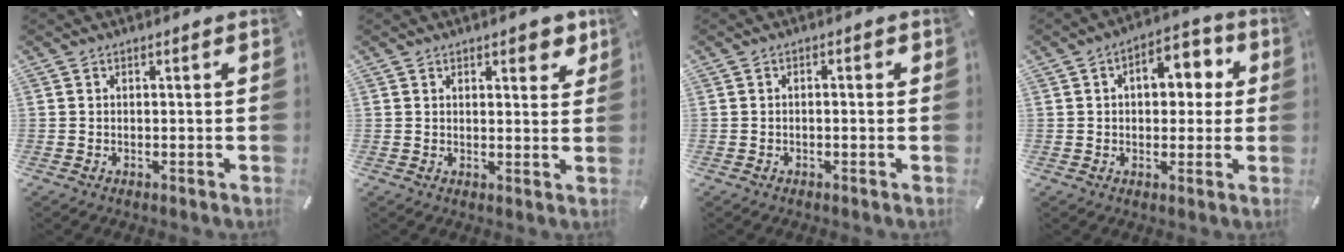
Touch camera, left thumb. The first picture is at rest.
{"total": 4.1, "force": [2.7, 2.1, 2.2], "torque": [-0.018, -0.012, 0.043]}
{"total": 1.3, "force": [-0.6, 0.4, 1.1], "torque": [-0.020, 0.001, -0.011]}
{"total": 8.7, "force": [1.4, 6.0, 6.2], "torque": [-0.078, 0.002, 0.016]}